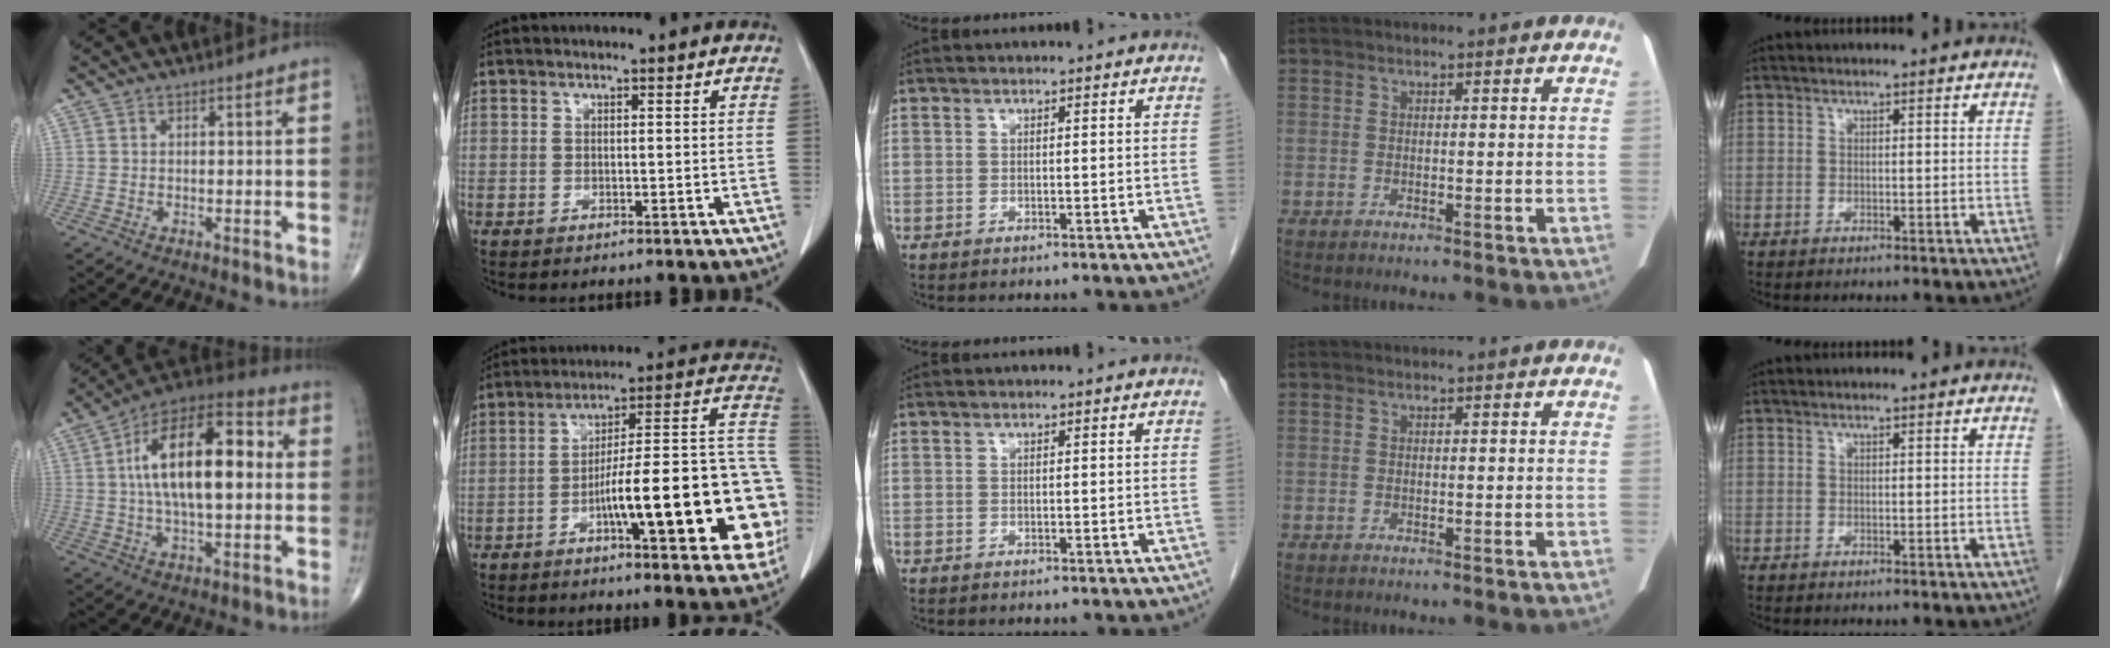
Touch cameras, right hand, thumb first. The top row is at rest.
{"thumb": {"total": 20.9, "force": [2.5, 9.3, 18.5], "torque": [-0.297, 0.029, 0.032]}, "index": {"total": 23.4, "force": [-6.1, 3.8, 22.3], "torque": [-0.223, 0.031, -0.078]}}